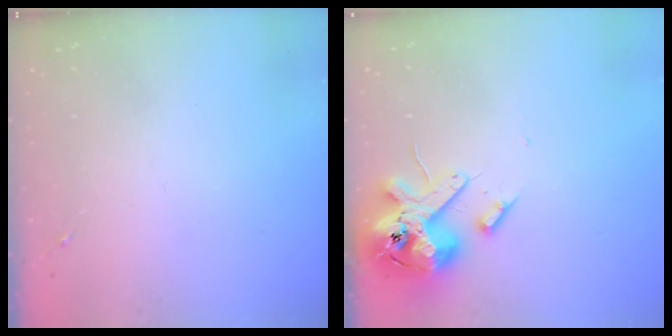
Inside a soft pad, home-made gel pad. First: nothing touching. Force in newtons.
{"total": 14.5, "press": 14.4, "slide": 2.4}